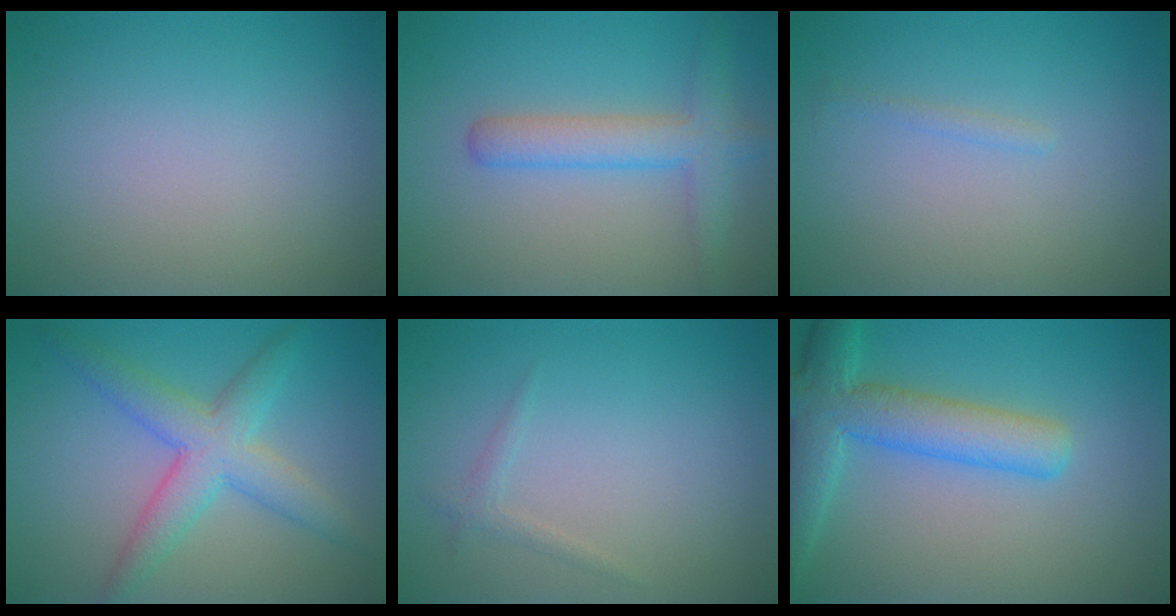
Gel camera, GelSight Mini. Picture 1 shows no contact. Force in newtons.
{"total": 3.7, "press": 3.7, "slide": 0.2}
{"total": 0.6, "press": 0.6, "slide": 0.0}
{"total": 4.9, "press": 4.9, "slide": 0.1}
{"total": 0.9, "press": 0.9, "slide": 0.0}
{"total": 6.2, "press": 6.2, "slide": 0.3}